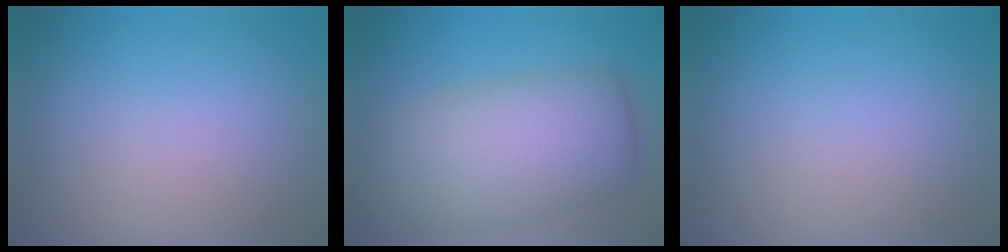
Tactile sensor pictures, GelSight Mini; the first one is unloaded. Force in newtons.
{"total": 7.9, "press": 7.9, "slide": 0.4}
{"total": 0.0}